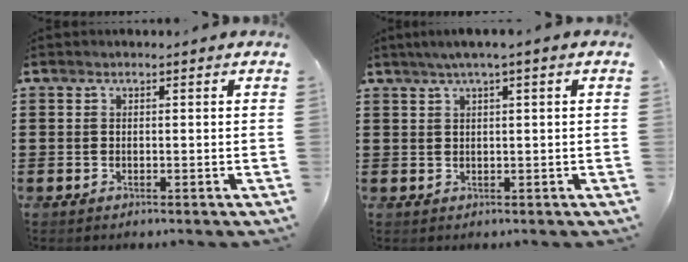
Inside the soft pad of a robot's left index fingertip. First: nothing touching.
{"total": 1.8, "force": [0.6, -0.1, 1.7], "torque": [-0.031, -0.001, 0.010]}